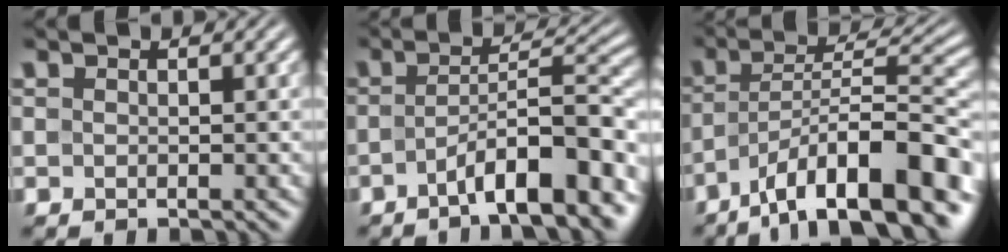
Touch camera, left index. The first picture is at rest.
{"total": 9.2, "force": [-4.5, 2.1, 7.7], "torque": [-0.105, 0.017, -0.075]}
{"total": 13.5, "force": [-8.1, 4.1, 10.0], "torque": [-0.149, 0.013, -0.139]}